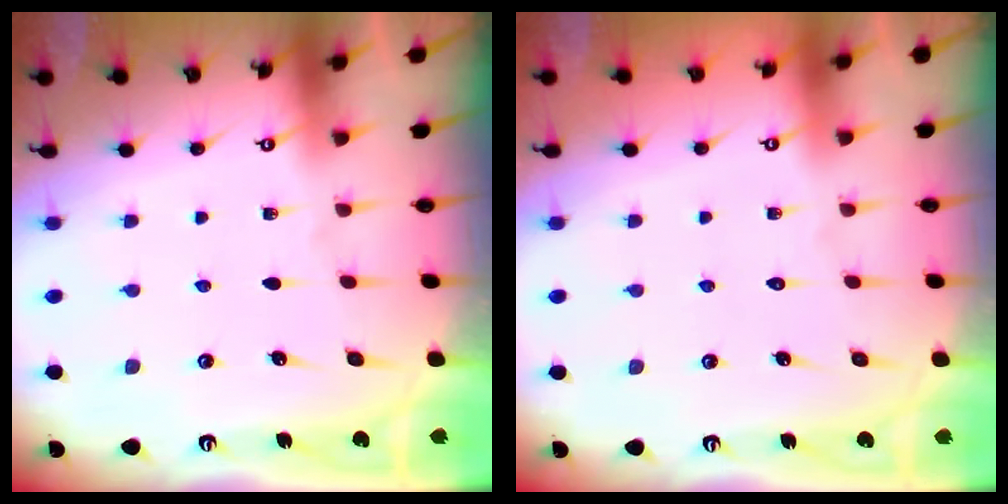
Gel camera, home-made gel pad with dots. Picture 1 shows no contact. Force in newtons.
{"total": 1.6, "press": 1.6, "slide": 0.1}